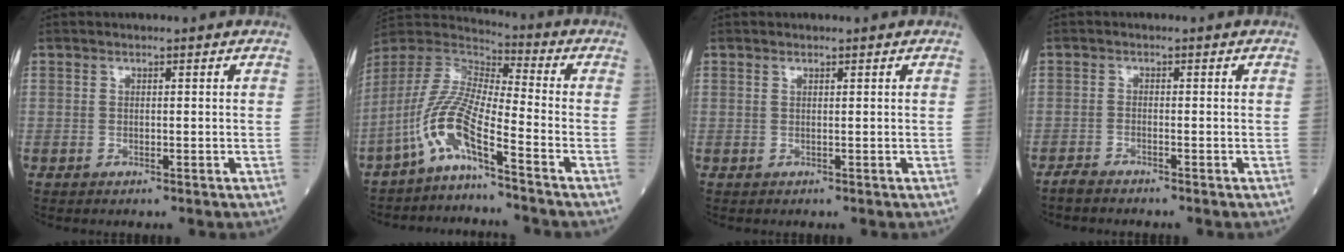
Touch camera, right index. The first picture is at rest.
{"total": 10.1, "force": [-6.1, 0.7, 8.1], "torque": [-0.191, 0.003, -0.127]}
{"total": 0.5, "force": [0.4, 0.1, 0.3], "torque": [-0.008, -0.001, 0.008]}
{"total": 1.8, "force": [-1.7, 0.2, 0.4], "torque": [-0.014, -0.004, -0.031]}